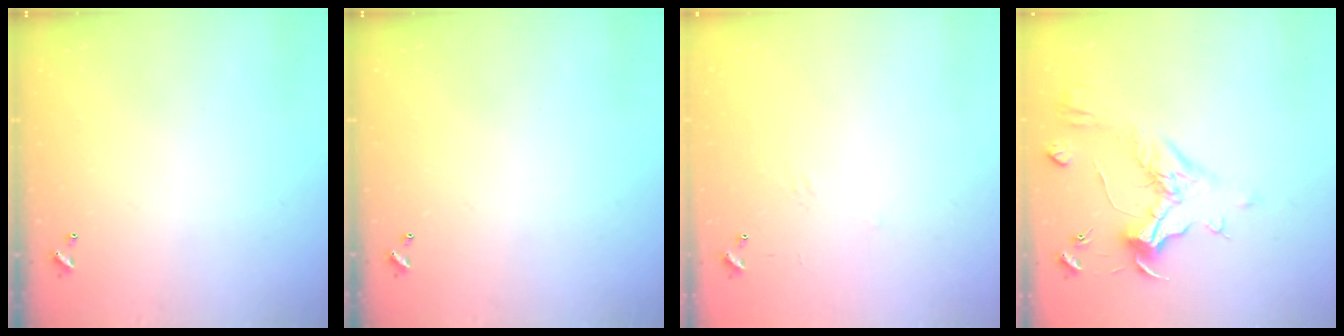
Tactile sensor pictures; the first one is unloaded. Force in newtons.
{"total": 0.0}
{"total": 6.1, "press": 6.0, "slide": 0.9}
{"total": 1.1, "press": 0.2, "slide": 1.1}